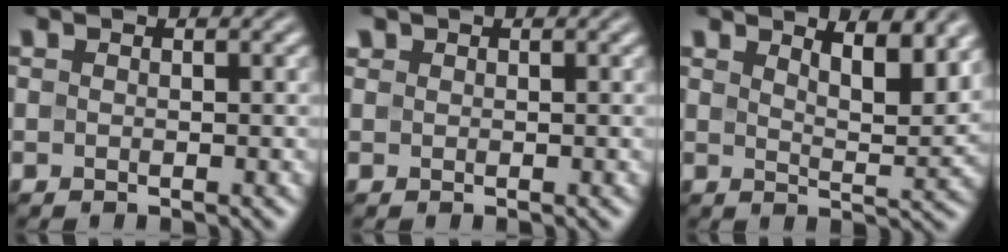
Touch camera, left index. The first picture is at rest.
{"total": 0.6, "force": [0.4, 0.4, 0.0], "torque": [0.003, 0.001, 0.009]}
{"total": 5.3, "force": [3.4, 1.6, 3.7], "torque": [-0.049, -0.003, 0.049]}